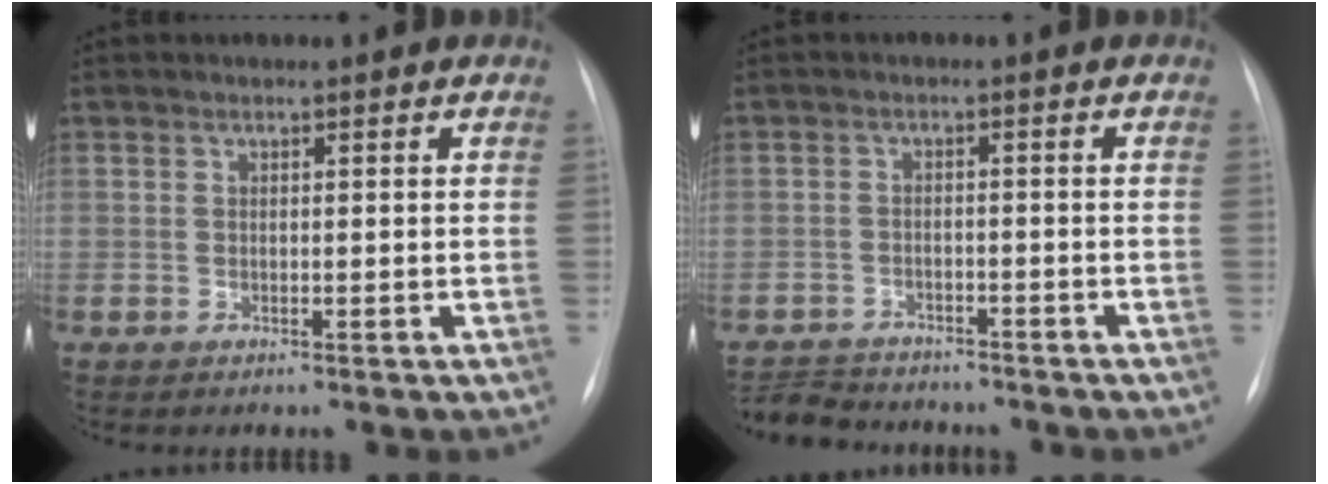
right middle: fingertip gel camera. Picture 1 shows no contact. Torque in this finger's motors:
{"motor_torque": [-0.60, -0.28, -0.03, -0.04]}